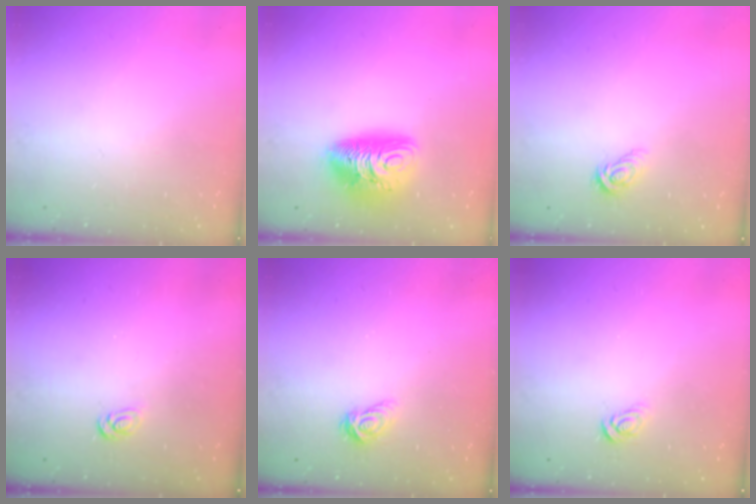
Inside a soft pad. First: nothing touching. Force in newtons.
{"total": 11.3, "press": 11.3, "slide": 0.8}
{"total": 5.8, "press": 5.8, "slide": 0.1}
{"total": 2.6, "press": 2.6, "slide": 0.4}
{"total": 3.8, "press": 3.8, "slide": 0.4}
{"total": 3.7, "press": 3.7, "slide": 0.4}